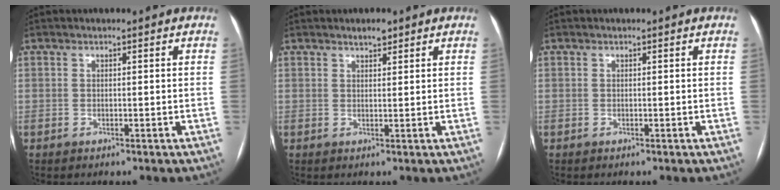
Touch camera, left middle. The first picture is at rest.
{"total": 1.7, "force": [1.4, 0.6, 0.8], "torque": [-0.016, 0.002, 0.023]}
{"total": 0.0}